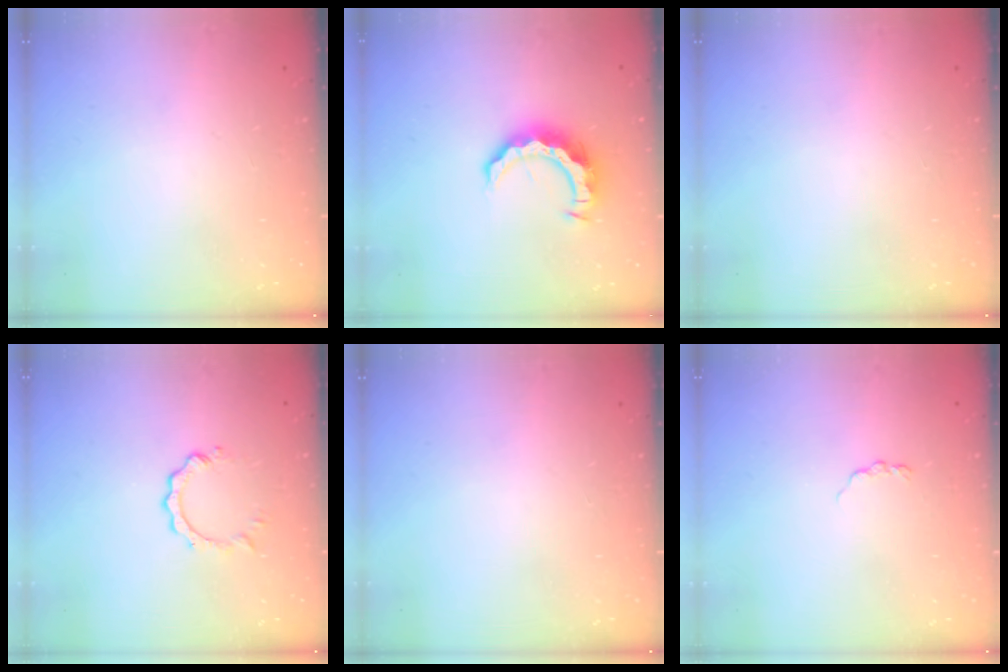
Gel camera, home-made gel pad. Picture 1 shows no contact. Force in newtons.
{"total": 9.2, "press": 9.1, "slide": 1.0}
{"total": 0.0}
{"total": 2.8, "press": 2.8, "slide": 0.4}
{"total": 0.0}
{"total": 2.9, "press": 2.8, "slide": 0.4}